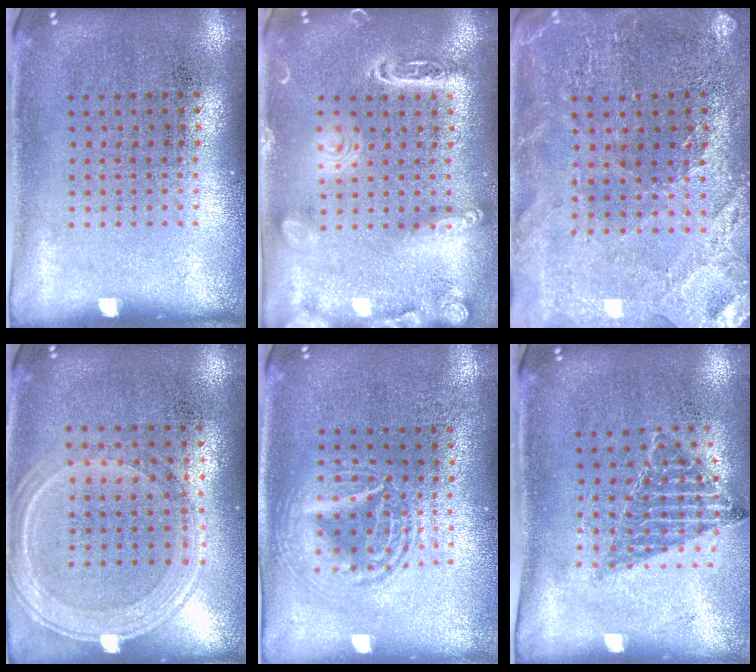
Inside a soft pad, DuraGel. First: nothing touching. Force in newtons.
{"total": 3.5, "press": 3.5, "slide": 0.4}
{"total": 1.5, "press": 1.4, "slide": 0.3}
{"total": 1.3, "press": 1.2, "slide": 0.3}
{"total": 1.7, "press": 1.7, "slide": 0.2}
{"total": 0.9, "press": 0.8, "slide": 0.2}